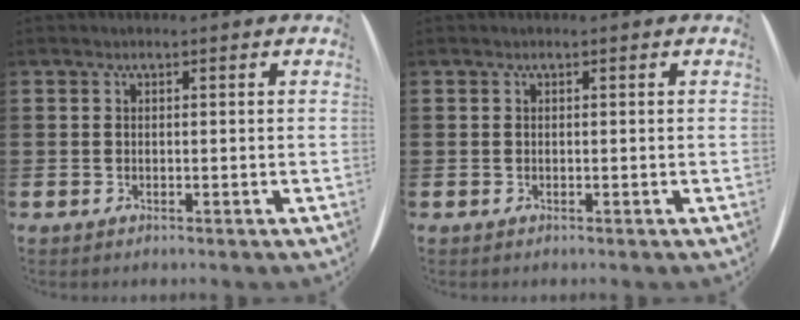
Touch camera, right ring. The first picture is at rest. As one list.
[{"total": 0.0}]